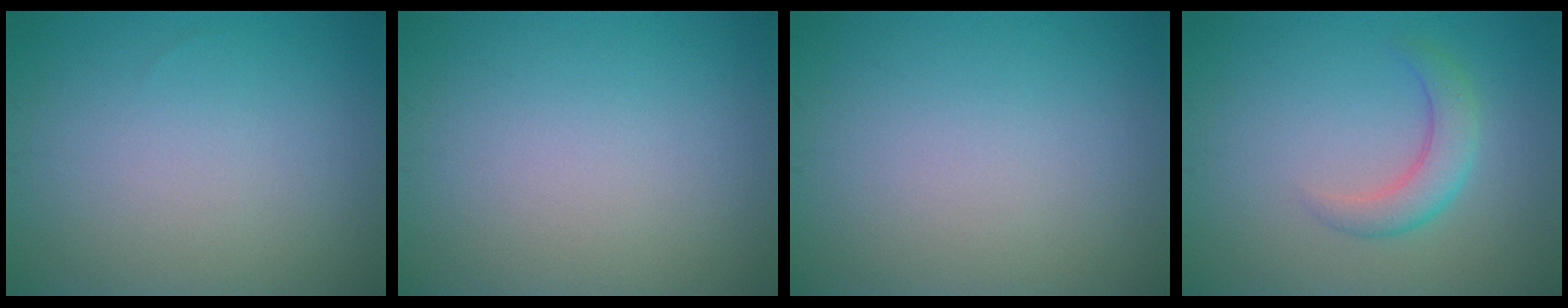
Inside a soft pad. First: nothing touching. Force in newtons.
{"total": 0.0}
{"total": 0.0}
{"total": 3.0, "press": 3.0, "slide": 0.2}